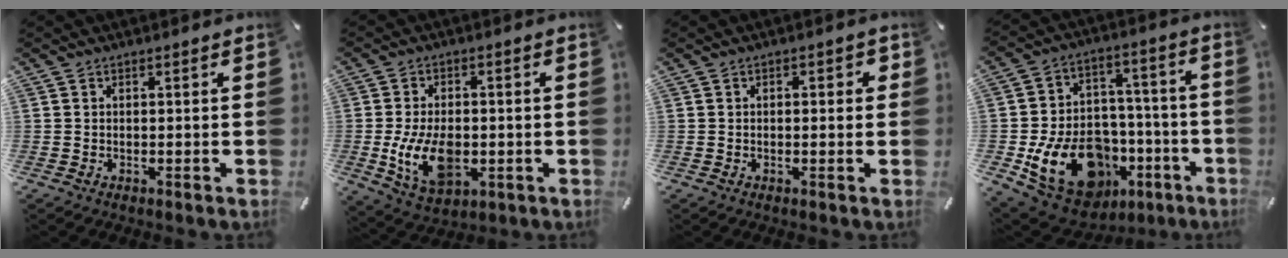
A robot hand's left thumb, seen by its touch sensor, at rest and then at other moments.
{"total": 12.3, "force": [-2.0, 7.7, 9.3], "torque": [-0.185, -0.008, -0.032]}
{"total": 1.7, "force": [-0.2, 0.8, 1.5], "torque": [-0.020, 0.002, -0.007]}
{"total": 20.9, "force": [-7.7, 14.9, 12.5], "torque": [-0.203, 0.037, -0.110]}